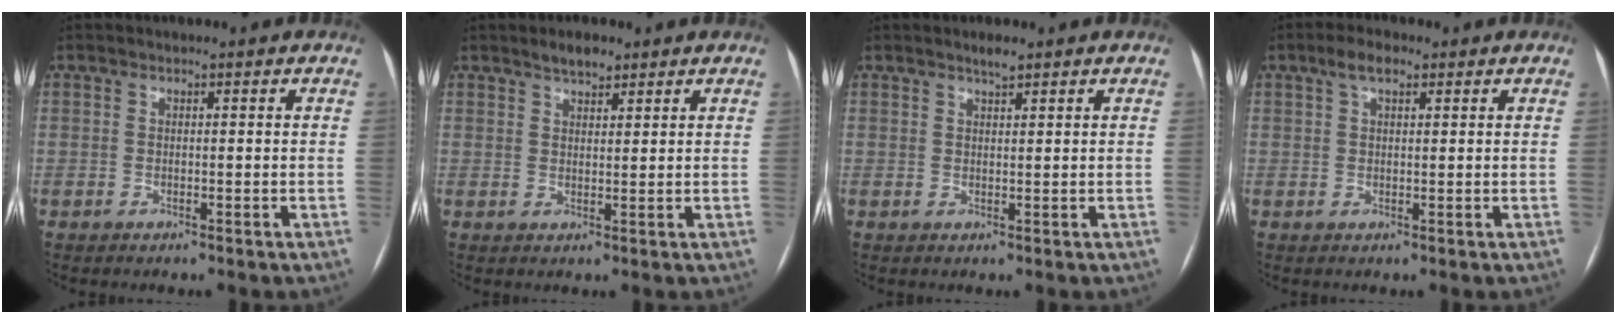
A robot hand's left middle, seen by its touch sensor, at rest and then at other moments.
{"total": 2.8, "force": [2.3, 1.1, 1.3], "torque": [-0.025, 0.007, 0.037]}
{"total": 1.5, "force": [1.2, 0.2, 0.8], "torque": [-0.017, 0.002, 0.024]}
{"total": 3.4, "force": [2.0, 1.3, 2.4], "torque": [-0.048, 0.016, 0.037]}